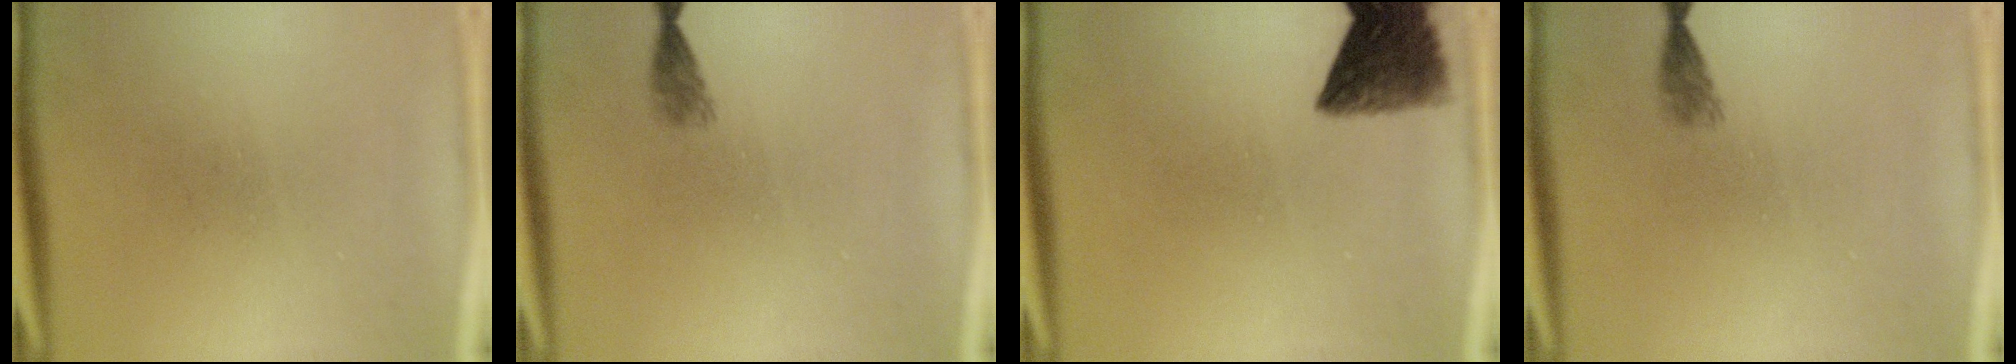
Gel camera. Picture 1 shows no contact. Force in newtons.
{"total": 1.3}
{"total": 8.8}
{"total": 1.3}